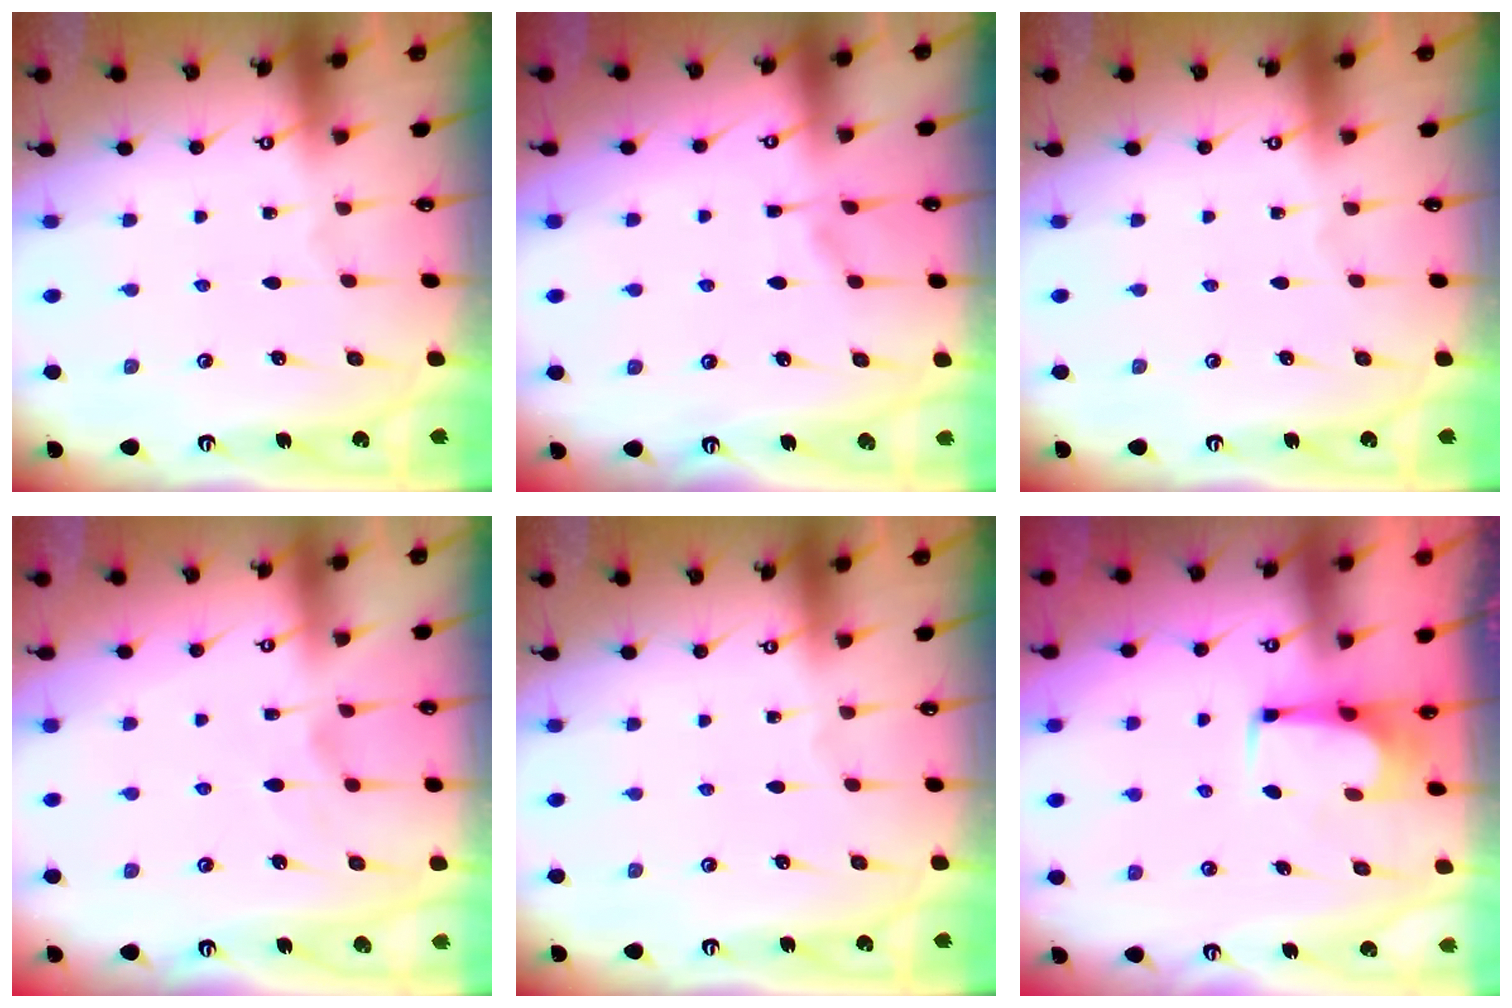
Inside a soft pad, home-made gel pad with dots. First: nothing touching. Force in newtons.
{"total": 3.9, "press": 3.9, "slide": 0.6}
{"total": 0.0}
{"total": 1.6, "press": 1.1, "slide": 1.2}
{"total": 0.0}
{"total": 3.7, "press": 3.7, "slide": 0.2}